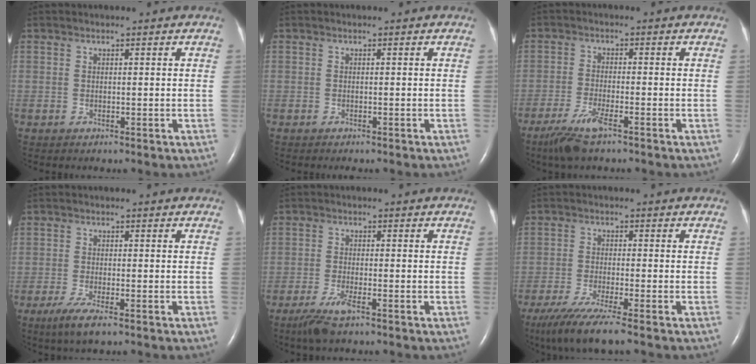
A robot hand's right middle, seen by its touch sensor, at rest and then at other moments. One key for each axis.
{"total": 0.8, "fx": -0.7, "fy": 0.1, "fz": 0.4, "tx": -0.008, "ty": -0.002, "tz": -0.007}
{"total": 5.5, "fx": -3.8, "fy": 0.7, "fz": 3.9, "tx": -0.094, "ty": -0.014, "tz": -0.070}
{"total": 4.3, "fx": -2.7, "fy": 0.6, "fz": 3.3, "tx": -0.076, "ty": -0.014, "tz": -0.049}
{"total": 4.2, "fx": -2.8, "fy": 0.6, "fz": 3.1, "tx": -0.076, "ty": -0.011, "tz": -0.053}
{"total": 8.9, "fx": -6.9, "fy": -0.5, "fz": 5.6, "tx": -0.099, "ty": -0.030, "tz": -0.117}